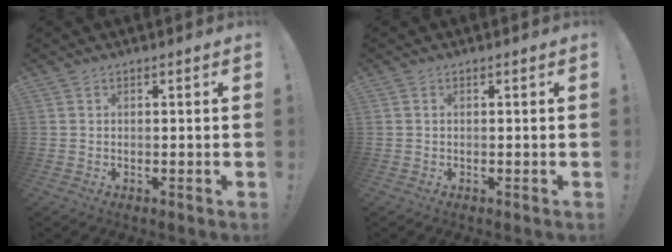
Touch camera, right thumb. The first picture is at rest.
{"total": 0.0}